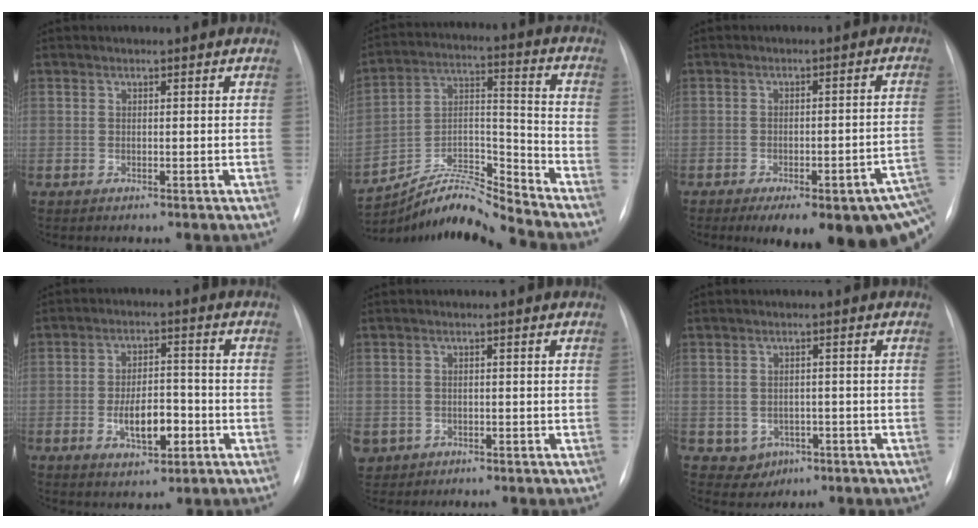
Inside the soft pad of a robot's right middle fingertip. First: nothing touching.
{"total": 11.0, "force": [-10.8, -1.4, 1.5], "torque": [-0.027, 0.045, -0.194]}
{"total": 19.5, "force": [-10.8, 5.4, 15.3], "torque": [-0.130, 0.009, -0.124]}
{"total": 7.1, "force": [-2.2, 3.3, 5.9], "torque": [-0.106, 0.005, -0.033]}
{"total": 4.6, "force": [-2.0, 4.0, 1.0], "torque": [-0.026, 0.003, -0.025]}
{"total": 3.7, "force": [-1.4, 3.3, 1.0], "torque": [-0.009, 0.009, -0.006]}